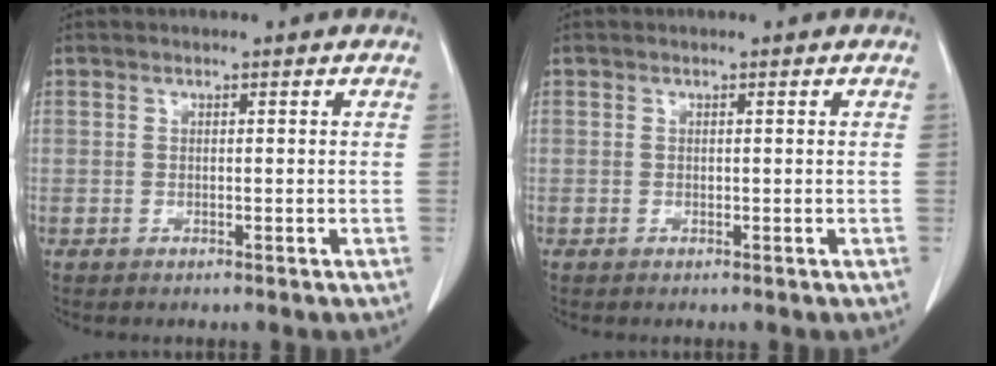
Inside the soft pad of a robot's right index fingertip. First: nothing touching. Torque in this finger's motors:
{"motor_torque": [0.04, 0.00, 0.06, 0.01]}